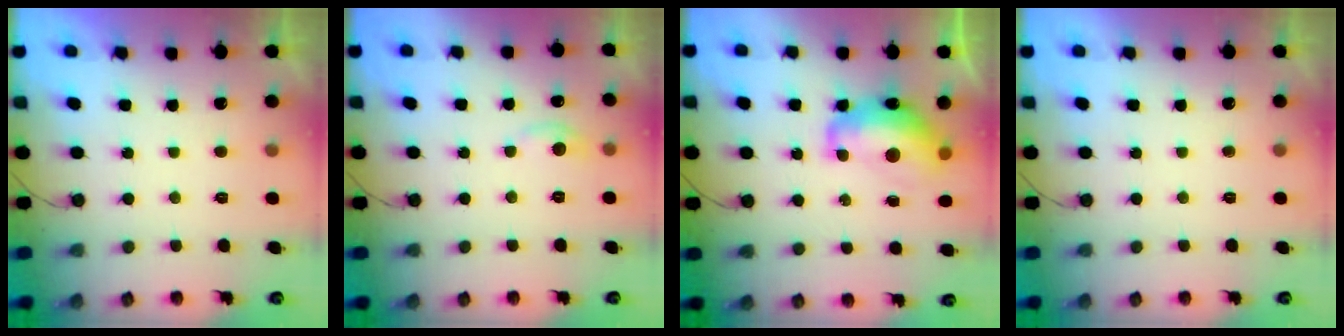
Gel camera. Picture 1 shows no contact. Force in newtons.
{"total": 6.1, "press": 6.1, "slide": 0.8}
{"total": 13.6, "press": 13.6, "slide": 1.0}
{"total": 0.0}